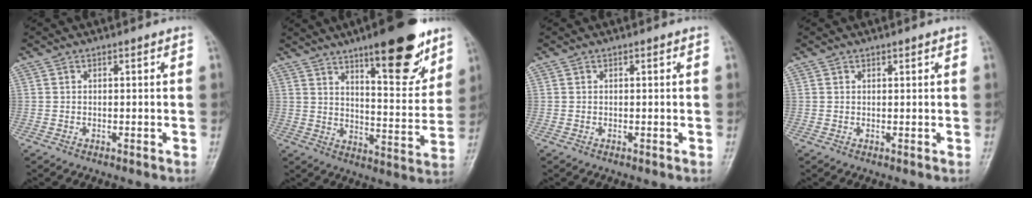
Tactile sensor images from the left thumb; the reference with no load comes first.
{"total": 18.2, "force": [11.4, 5.3, 13.2], "torque": [-0.149, -0.065, 0.173]}
{"total": 0.0}
{"total": 0.8, "force": [0.6, 0.3, 0.5], "torque": [-0.007, -0.002, 0.009]}